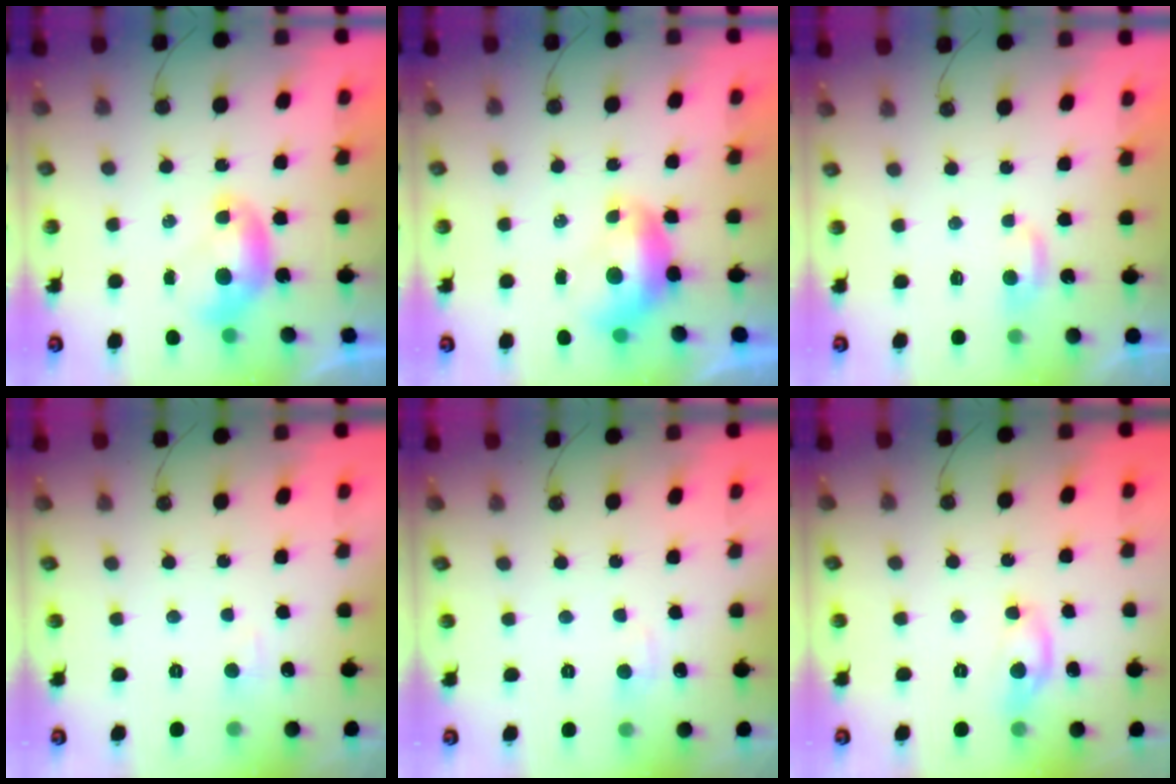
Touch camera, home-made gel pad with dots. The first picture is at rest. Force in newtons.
{"total": 1.3, "press": 1.0, "slide": 0.8}
{"total": 2.9, "press": 2.9, "slide": 0.3}
{"total": 1.8, "press": 1.7, "slide": 0.6}
{"total": 1.8, "press": 1.7, "slide": 0.6}
{"total": 5.3, "press": 5.2, "slide": 0.2}